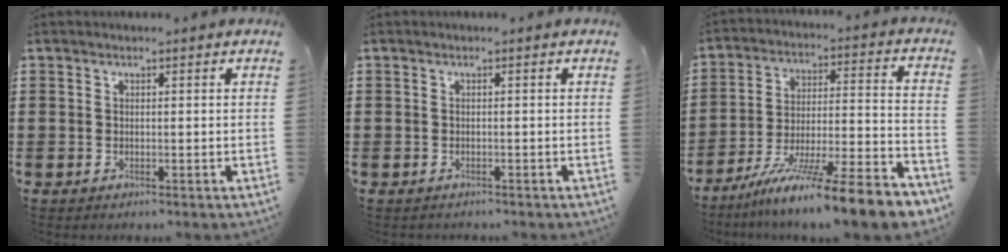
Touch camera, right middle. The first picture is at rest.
{"total": 0.6, "force": [-0.5, 0.2, -0.1], "torque": [0.001, 0.004, -0.012]}
{"total": 11.7, "force": [-9.5, -0.9, 6.8], "torque": [-0.107, 0.002, -0.181]}